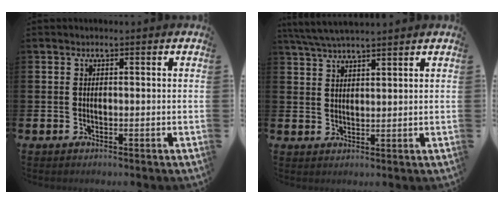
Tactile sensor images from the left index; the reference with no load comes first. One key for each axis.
{"total": 4.5, "fx": 4.2, "fy": 0.1, "fz": 1.5, "tx": -0.041, "ty": -0.013, "tz": 0.077}